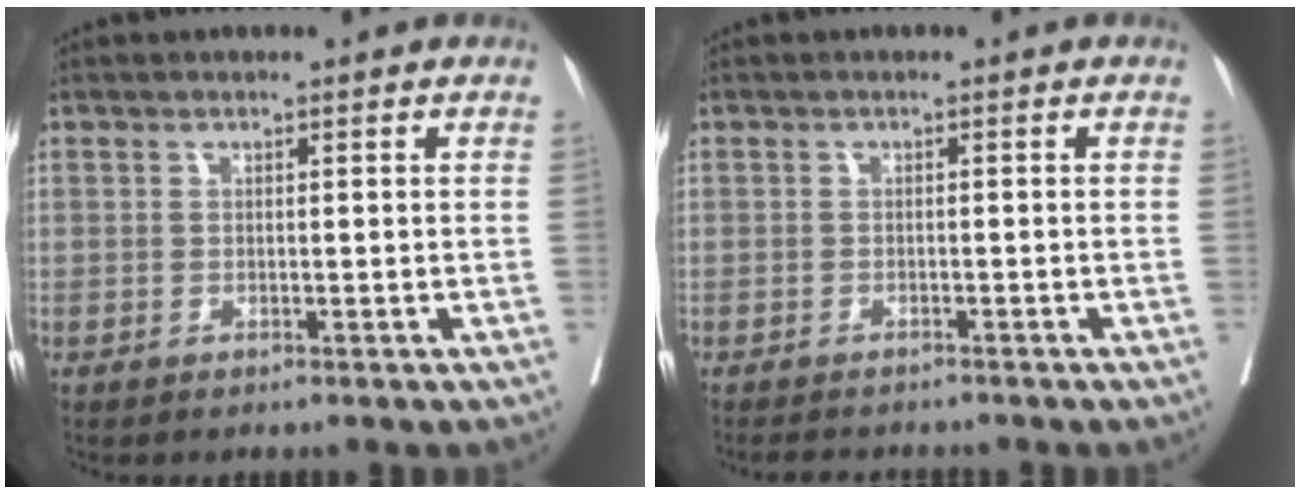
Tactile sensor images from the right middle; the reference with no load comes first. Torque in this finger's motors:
{"motor_torque": [0.21, -0.29, -0.01, -0.01]}